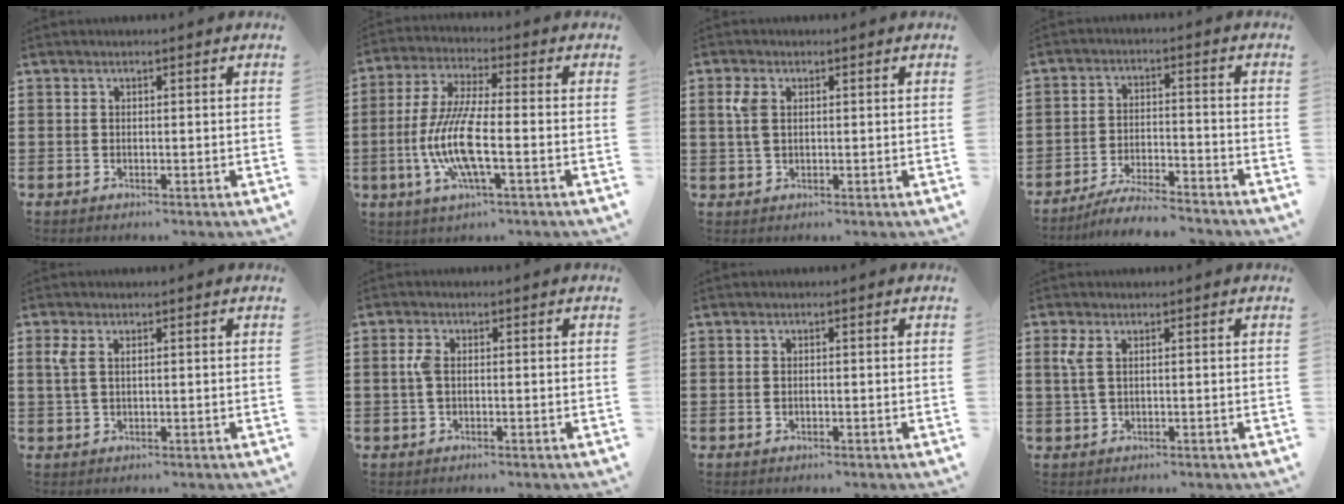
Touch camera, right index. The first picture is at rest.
{"total": 10.3, "force": [-2.8, 2.5, 9.6], "torque": [-0.221, -0.020, -0.061]}
{"total": 3.1, "force": [0.9, 1.8, 2.3], "torque": [-0.052, 0.008, 0.014]}
{"total": 5.4, "force": [-5.2, 0.0, 1.4], "torque": [-0.030, -0.002, -0.103]}
{"total": 2.1, "force": [0.7, 1.0, 1.7], "torque": [-0.038, 0.006, 0.011]}
{"total": 2.5, "force": [0.0, 1.1, 2.2], "torque": [-0.060, -0.003, -0.006]}
{"total": 0.7, "force": [-0.1, 0.3, 0.6], "torque": [-0.013, -0.001, -0.002]}
{"total": 2.3, "force": [0.6, 0.8, 2.1], "torque": [-0.060, -0.001, 0.005]}